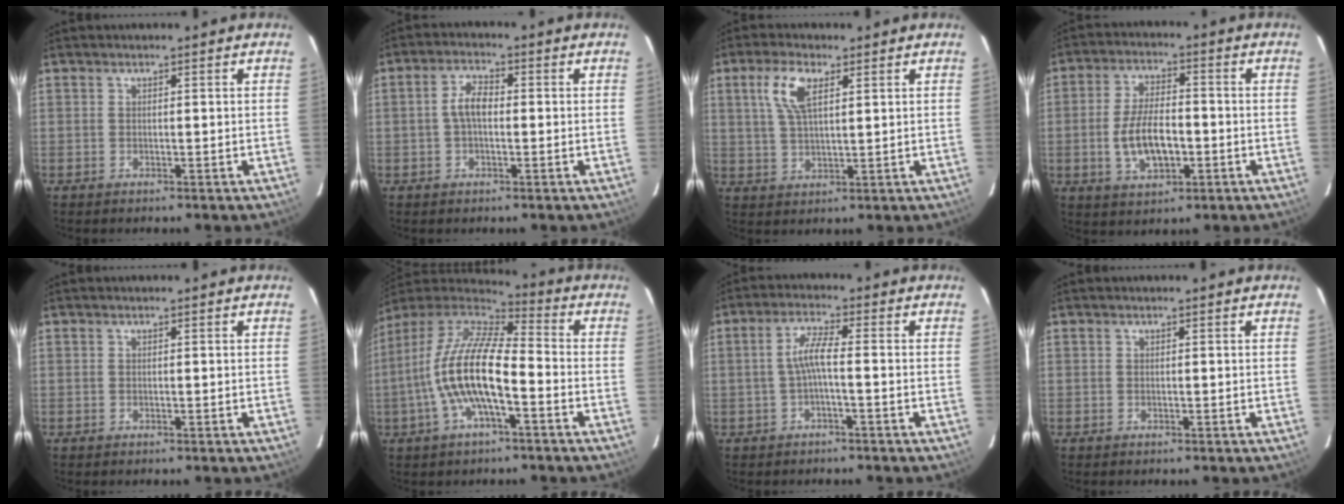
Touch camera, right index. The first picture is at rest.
{"total": 4.2, "force": [-0.3, 2.1, 3.6], "torque": [-0.074, 0.014, -0.006]}
{"total": 7.1, "force": [2.9, 2.8, 5.8], "torque": [-0.119, 0.011, 0.060]}
{"total": 9.7, "force": [-2.2, 4.6, 8.2], "torque": [-0.164, -0.001, -0.032]}
{"total": 0.0}
{"total": 15.3, "force": [-4.0, 4.5, 14.1], "torque": [-0.268, -0.003, -0.078]}
{"total": 3.9, "force": [-1.1, 0.1, 3.7], "torque": [-0.080, 0.008, -0.021]}
{"total": 0.0}